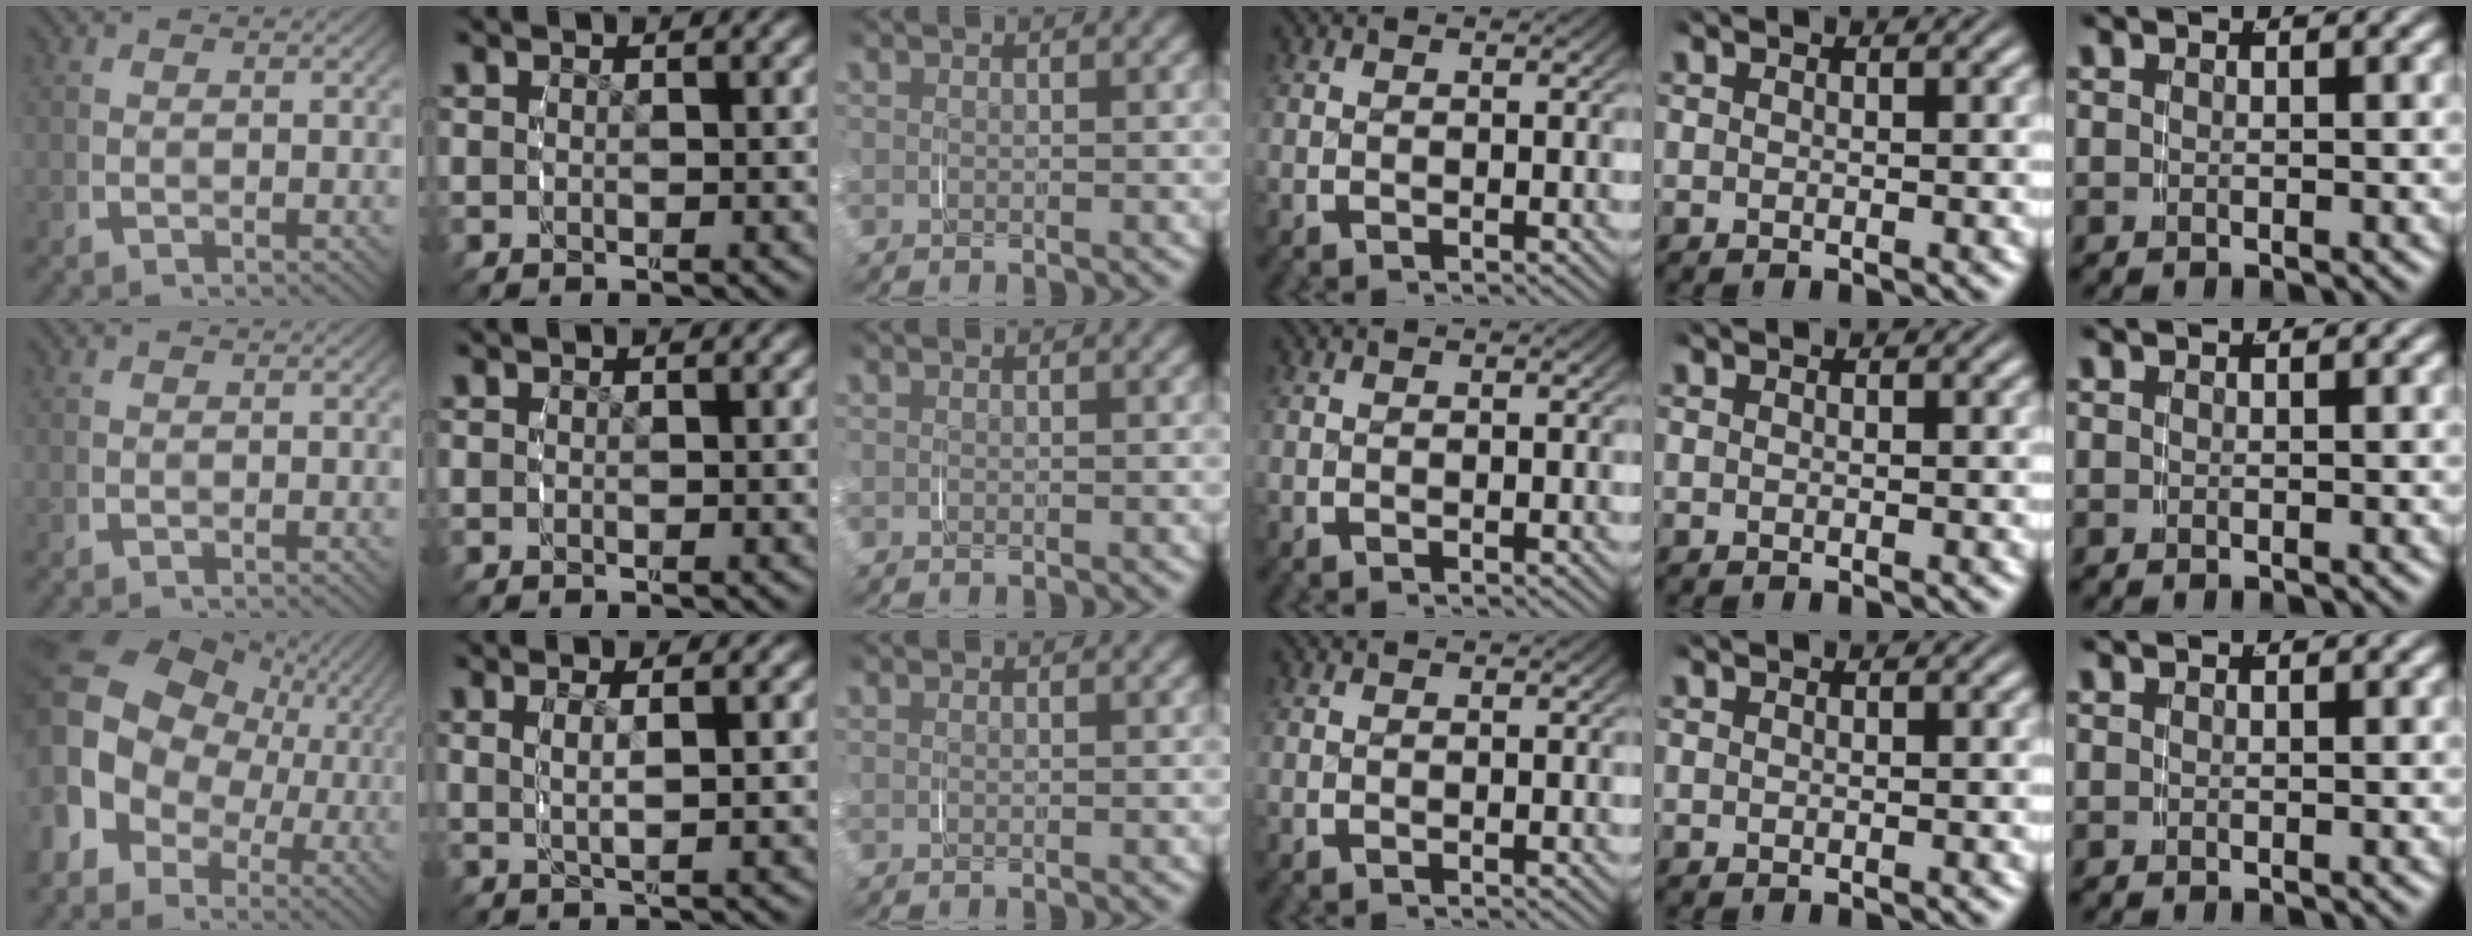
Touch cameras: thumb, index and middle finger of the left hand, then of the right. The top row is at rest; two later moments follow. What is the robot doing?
{"motion": "grasp_and_lifting", "object": "napkin"}